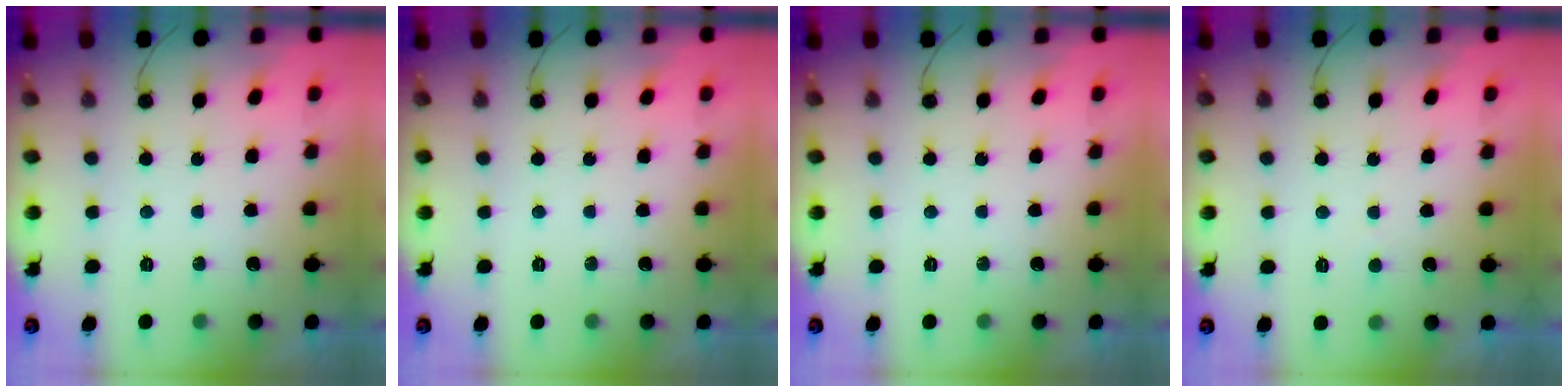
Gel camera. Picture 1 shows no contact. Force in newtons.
{"total": 0.0}
{"total": 0.0}
{"total": 1.5, "press": 1.5, "slide": 0.2}